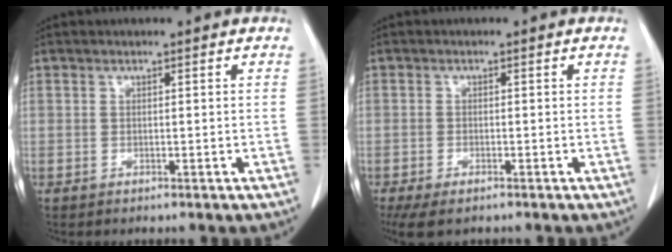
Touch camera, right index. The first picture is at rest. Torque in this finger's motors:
{"motor_torque": [0.49, -0.45, 0.04, 0.01]}